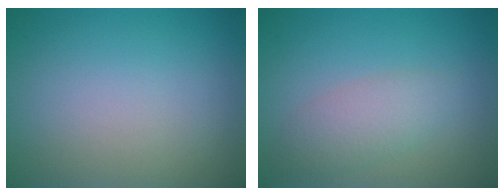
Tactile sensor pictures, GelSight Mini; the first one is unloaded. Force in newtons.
{"total": 2.8, "press": 2.8, "slide": 0.0}